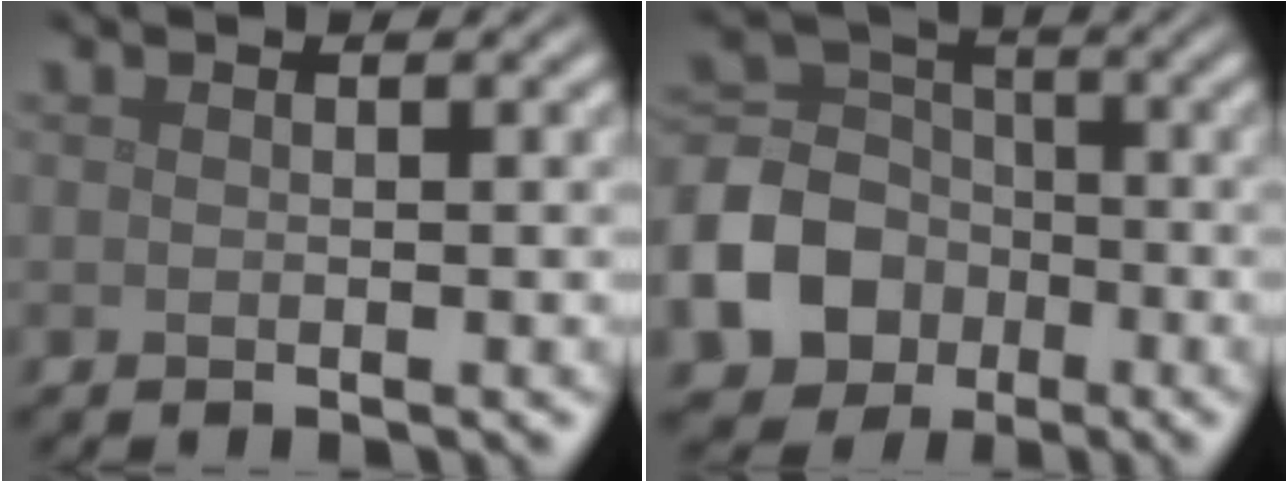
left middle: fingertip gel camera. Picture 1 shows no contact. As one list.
[{"total": 8.7, "force": [-3.5, 7.1, 3.6], "torque": [-0.092, -0.005, -0.081]}]